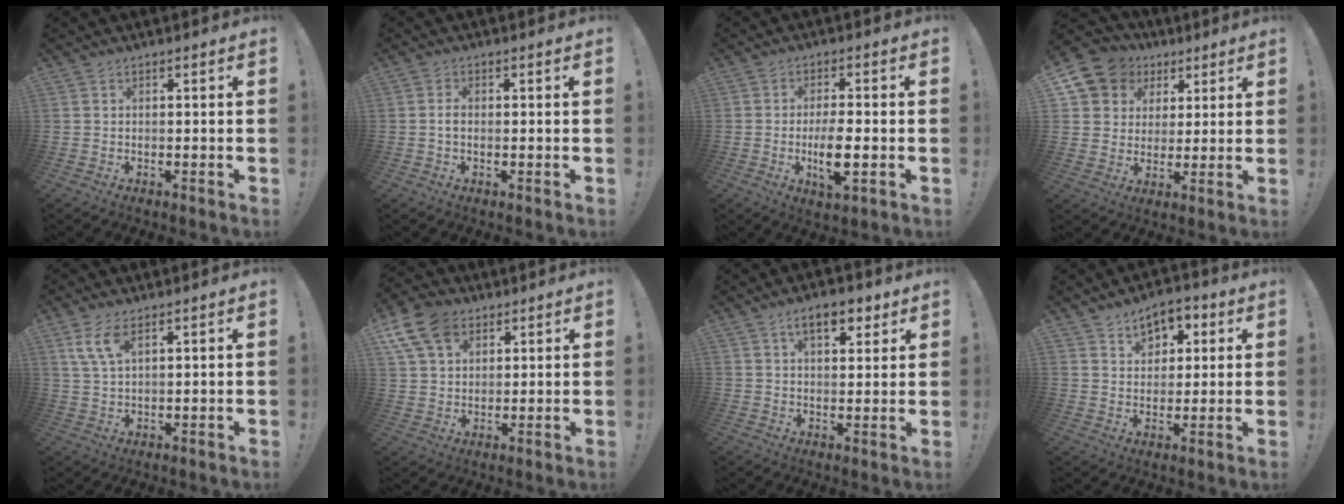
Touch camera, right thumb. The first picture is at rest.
{"total": 1.6, "force": [-0.3, 1.0, 1.2], "torque": [-0.022, 0.004, -0.006]}
{"total": 8.1, "force": [-1.9, 2.5, 7.5], "torque": [-0.144, -0.005, -0.033]}
{"total": 10.3, "force": [4.8, 8.7, 2.6], "torque": [-0.042, -0.032, 0.099]}
{"total": 6.8, "force": [3.6, 2.4, 5.2], "torque": [-0.101, -0.005, 0.068]}
{"total": 13.1, "force": [6.7, 8.9, 6.9], "torque": [-0.124, -0.025, 0.132]}
{"total": 8.4, "force": [4.6, 4.0, 5.8], "torque": [-0.072, -0.011, 0.077]}
{"total": 7.6, "force": [4.2, 5.6, 2.9], "torque": [-0.031, -0.024, 0.076]}